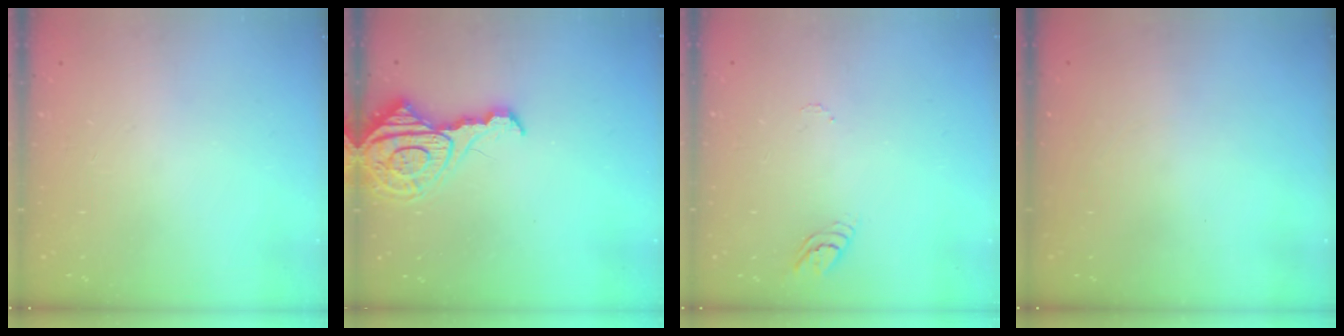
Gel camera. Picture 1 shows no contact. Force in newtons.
{"total": 12.2, "press": 12.2, "slide": 1.1}
{"total": 3.8, "press": 3.8, "slide": 0.3}
{"total": 0.7, "press": 0.4, "slide": 0.5}